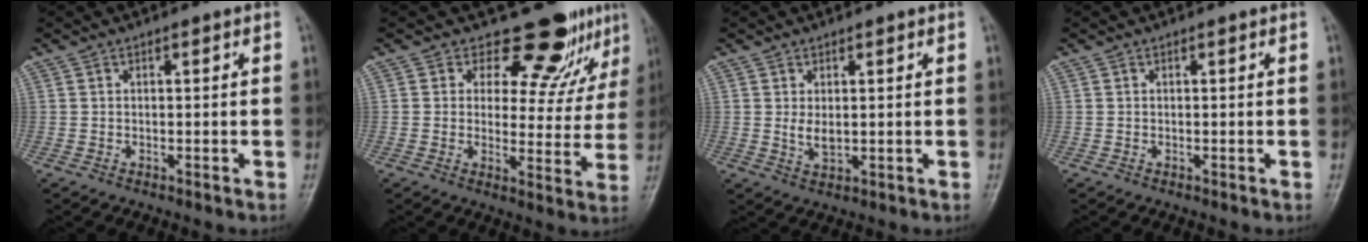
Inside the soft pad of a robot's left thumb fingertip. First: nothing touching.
{"total": 11.4, "force": [9.1, 5.5, 4.2], "torque": [-0.008, -0.070, 0.109]}
{"total": 3.1, "force": [0.6, 1.9, 2.4], "torque": [-0.036, -0.011, 0.015]}
{"total": 0.0}